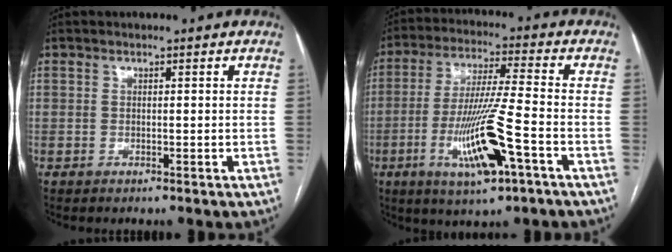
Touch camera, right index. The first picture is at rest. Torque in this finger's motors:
{"motor_torque": [1.98, -0.12, 0.37, 0.21]}